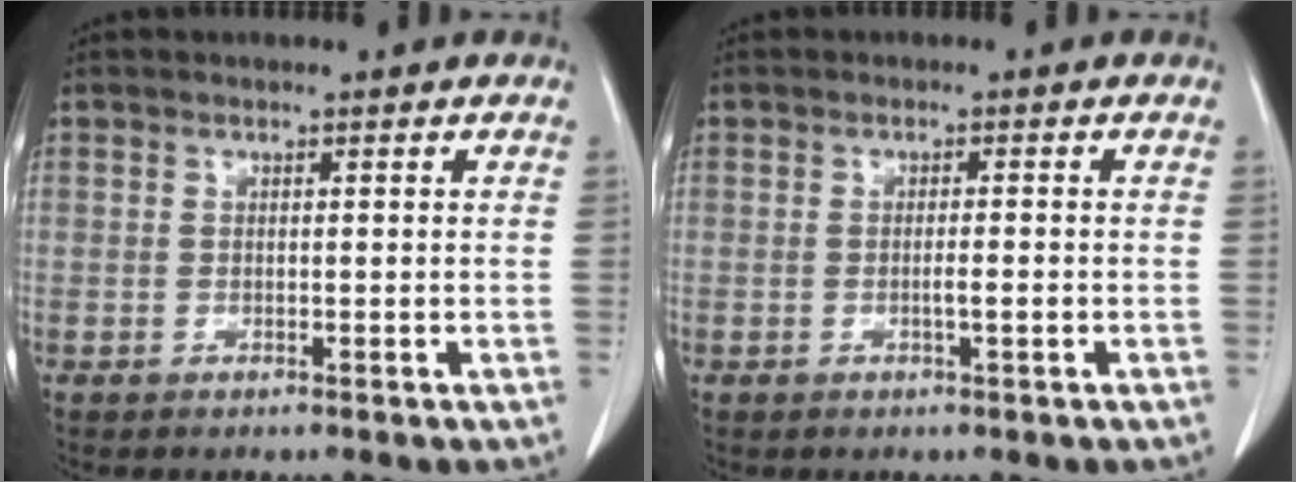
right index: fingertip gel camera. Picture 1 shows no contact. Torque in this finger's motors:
{"motor_torque": [0.28, -0.12, 0.17, 0.02]}